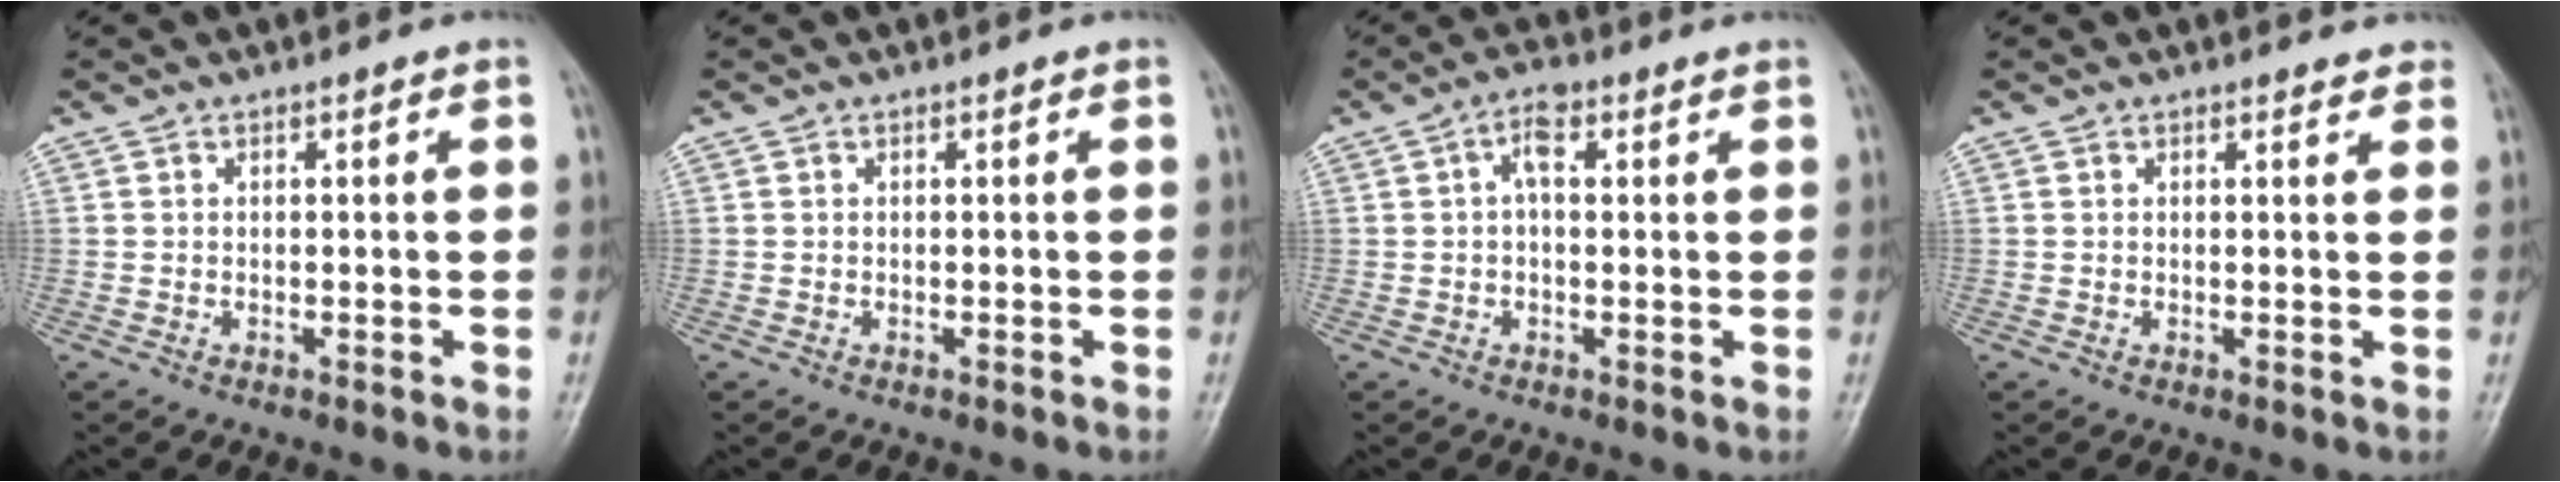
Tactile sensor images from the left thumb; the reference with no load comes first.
{"total": 0.0}
{"total": 3.7, "force": [1.1, 1.9, 3.0], "torque": [-0.048, 0.013, 0.016]}
{"total": 1.9, "force": [1.7, 0.7, 0.5], "torque": [0.004, -0.007, 0.012]}